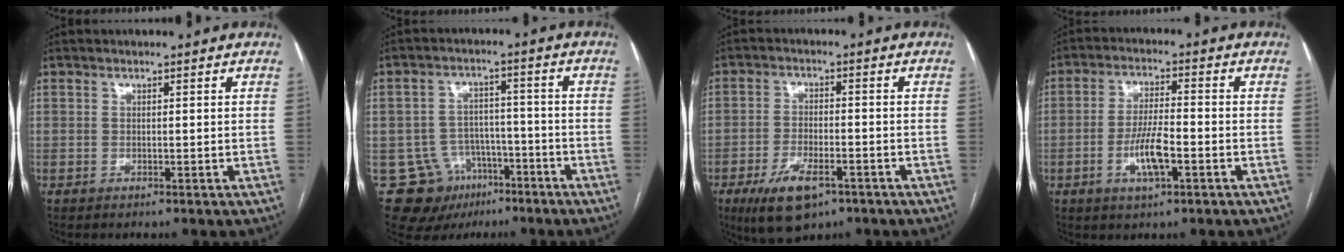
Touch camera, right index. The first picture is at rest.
{"total": 10.4, "force": [-5.7, 8.4, 2.3], "torque": [-0.036, 0.031, -0.078]}
{"total": 8.7, "force": [-4.9, 3.4, 6.3], "torque": [-0.121, -0.011, -0.079]}
{"total": 6.8, "force": [-2.4, 1.5, 6.2], "torque": [-0.121, 0.001, -0.041]}